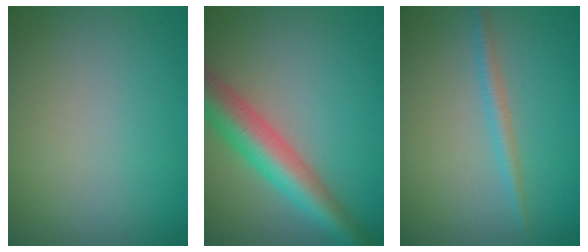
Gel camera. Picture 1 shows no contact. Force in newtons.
{"total": 6.2, "press": 6.2, "slide": 0.2}
{"total": 1.6, "press": 1.6, "slide": 0.0}